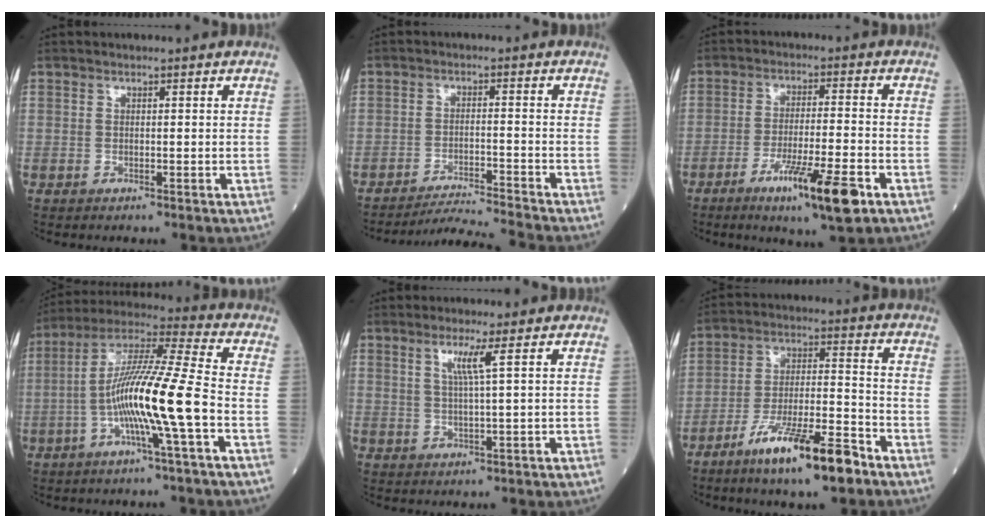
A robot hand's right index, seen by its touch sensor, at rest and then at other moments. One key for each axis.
{"total": 8.0, "fx": -7.4, "fy": -3.0, "fz": 0.7, "tx": -0.010, "ty": -0.009, "tz": -0.129}
{"total": 10.9, "fx": -5.9, "fy": 0.4, "fz": 9.1, "tx": -0.153, "ty": -0.022, "tz": -0.096}
{"total": 14.3, "fx": -3.7, "fy": -0.7, "fz": 13.8, "tx": -0.259, "ty": 0.009, "tz": -0.078}
{"total": 3.4, "fx": 1.4, "fy": -0.9, "fz": 2.9, "tx": -0.060, "ty": -0.004, "tz": 0.029}
{"total": 13.4, "fx": -8.7, "fy": 1.7, "fz": 10.0, "tx": -0.178, "ty": -0.017, "tz": -0.152}